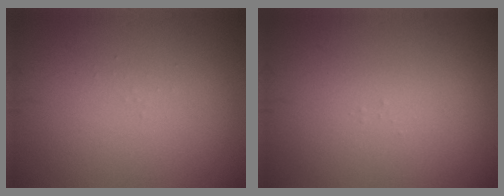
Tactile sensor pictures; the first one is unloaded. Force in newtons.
{"total": 0.0}